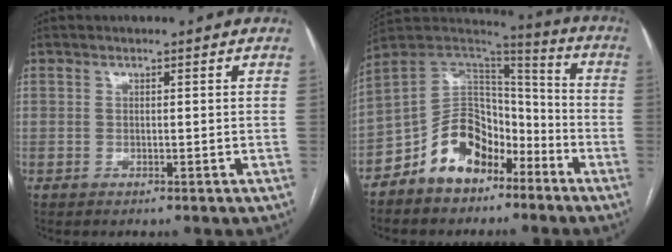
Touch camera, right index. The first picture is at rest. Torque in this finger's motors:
{"motor_torque": [0.25, -0.16, -0.51, -0.21]}